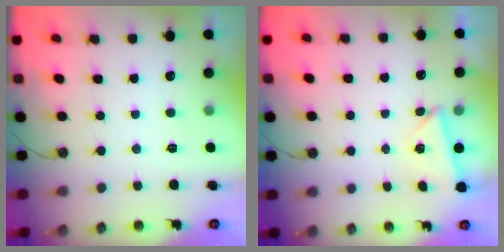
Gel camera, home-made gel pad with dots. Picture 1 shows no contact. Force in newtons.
{"total": 2.9, "press": 2.8, "slide": 0.7}